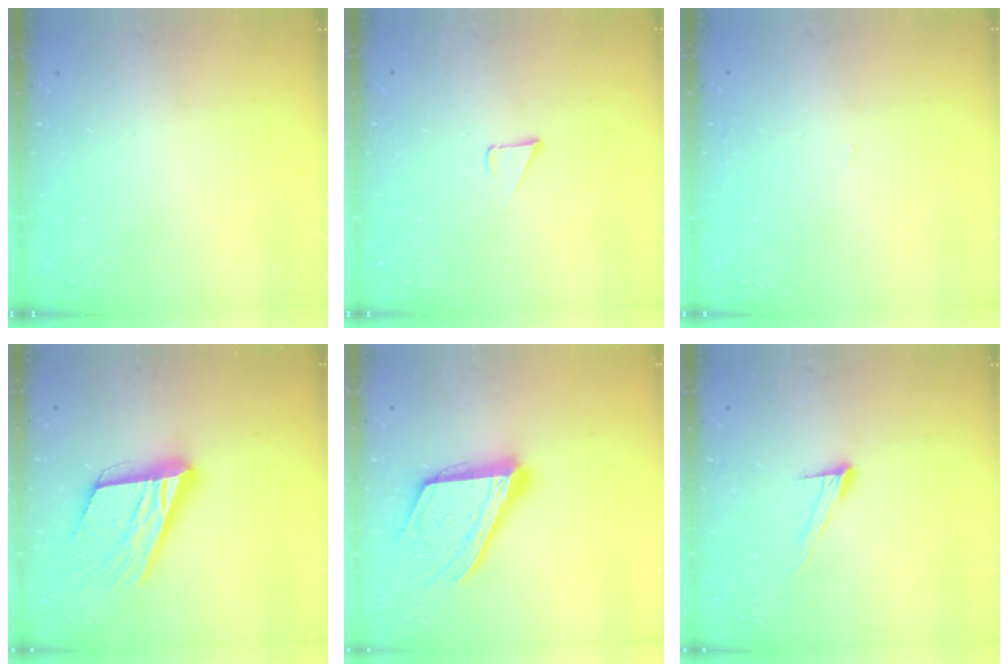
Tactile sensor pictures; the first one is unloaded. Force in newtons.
{"total": 2.4, "press": 2.4, "slide": 0.2}
{"total": 0.9, "press": 0.9, "slide": 0.0}
{"total": 22.7, "press": 22.3, "slide": 4.0}
{"total": 21.0, "press": 20.8, "slide": 2.7}
{"total": 9.1, "press": 9.1, "slide": 0.6}